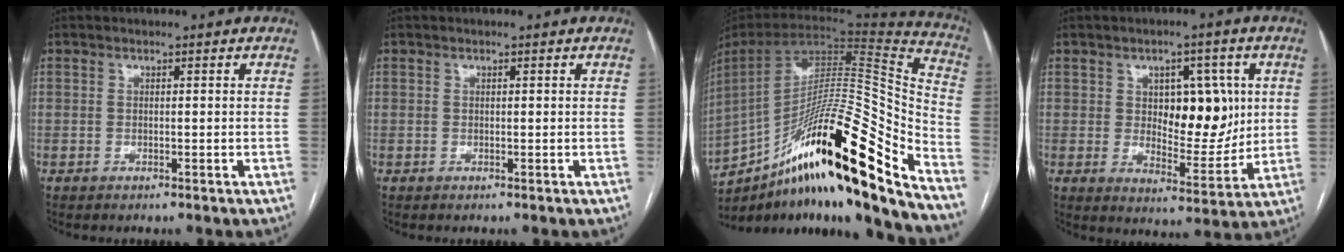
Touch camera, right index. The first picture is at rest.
{"total": 0.0}
{"total": 31.7, "force": [-19.9, 3.0, 24.4], "torque": [-0.362, -0.013, -0.328]}
{"total": 10.5, "force": [2.2, 5.4, 8.7], "torque": [-0.115, 0.008, 0.044]}